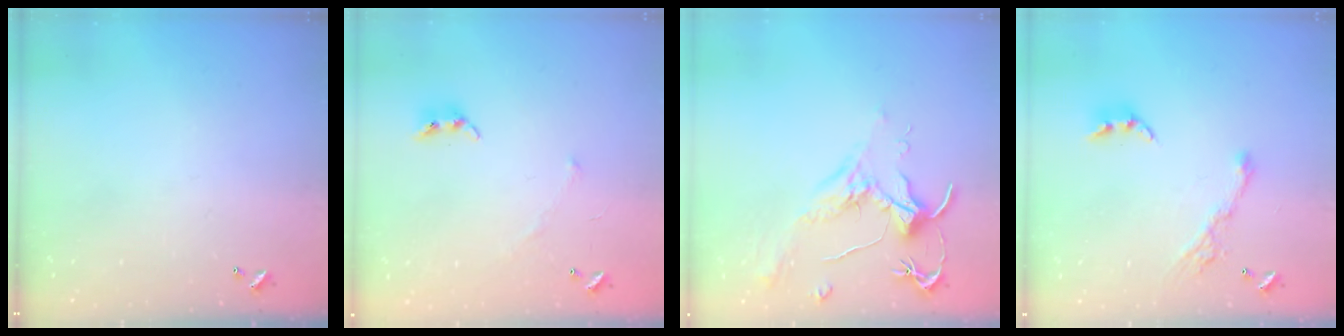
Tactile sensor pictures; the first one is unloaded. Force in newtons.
{"total": 4.2, "press": 4.2, "slide": 0.9}
{"total": 1.8, "press": 1.7, "slide": 0.8}
{"total": 10.1, "press": 10.0, "slide": 1.4}